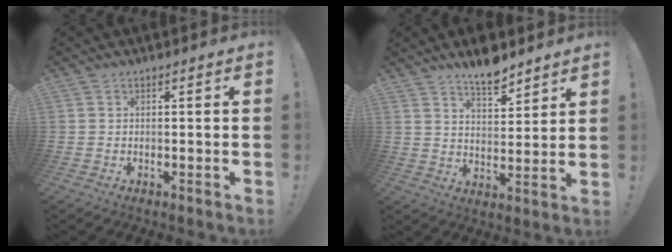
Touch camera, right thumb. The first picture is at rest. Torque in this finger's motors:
{"motor_torque": [0.32, 1.67, 0.30, -0.12, 0.00]}